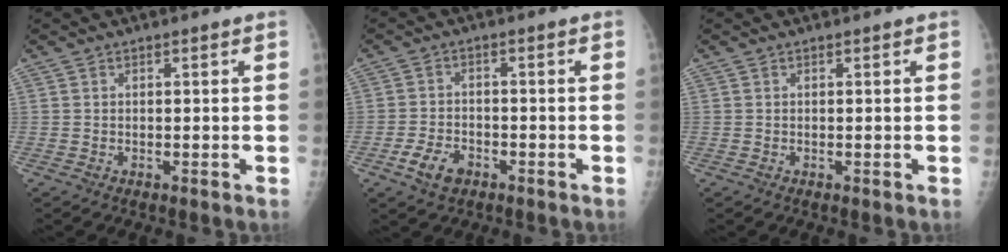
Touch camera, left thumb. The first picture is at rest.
{"total": 5.2, "force": [-2.8, 3.4, 2.9], "torque": [-0.051, 0.012, -0.048]}
{"total": 0.0}